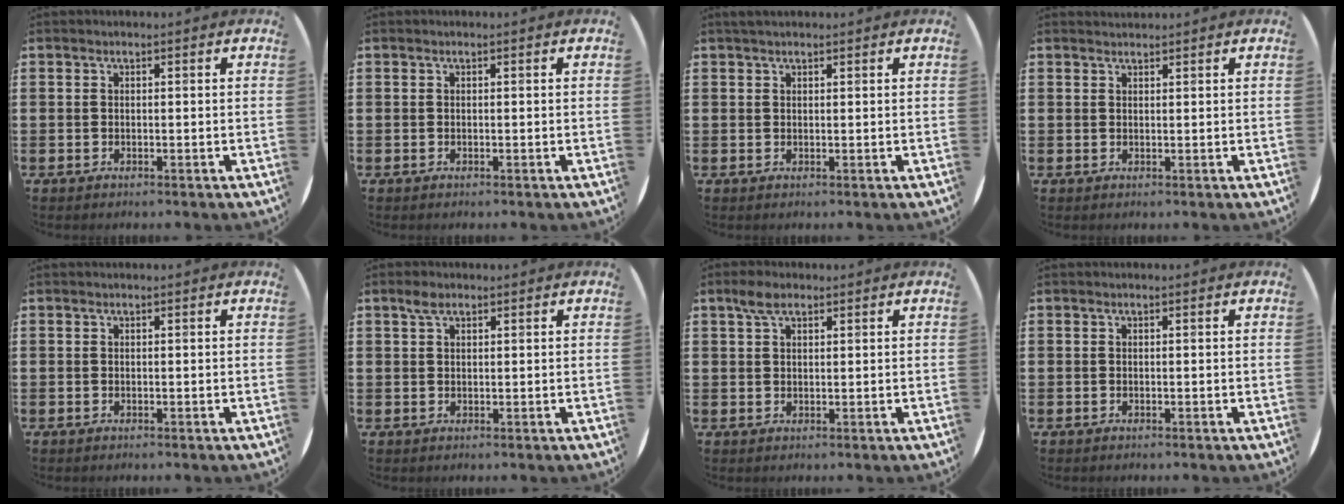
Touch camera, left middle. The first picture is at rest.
{"total": 0.0}
{"total": 1.2, "force": [1.1, 0.4, 0.2], "torque": [0.001, 0.001, 0.019]}
{"total": 0.8, "force": [0.8, 0.1, -0.1], "torque": [0.001, 0.002, 0.016]}
{"total": 0.0}
{"total": 2.1, "force": [1.5, 1.1, 1.0], "torque": [-0.015, 0.002, 0.025]}
{"total": 3.2, "force": [2.2, 1.7, 1.6], "torque": [-0.028, 0.005, 0.039]}
{"total": 0.0}